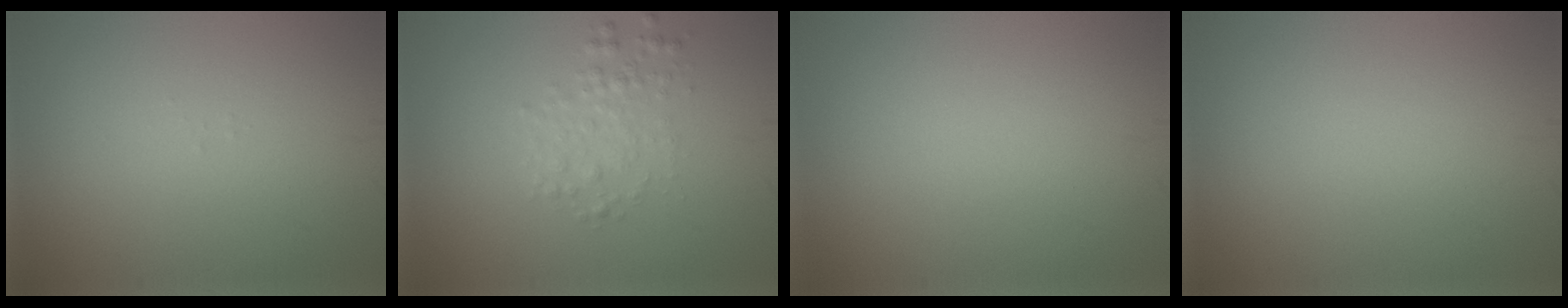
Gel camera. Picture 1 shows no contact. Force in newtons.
{"total": 1.9, "press": 1.9, "slide": 0.0}
{"total": 0.0}
{"total": 0.0}